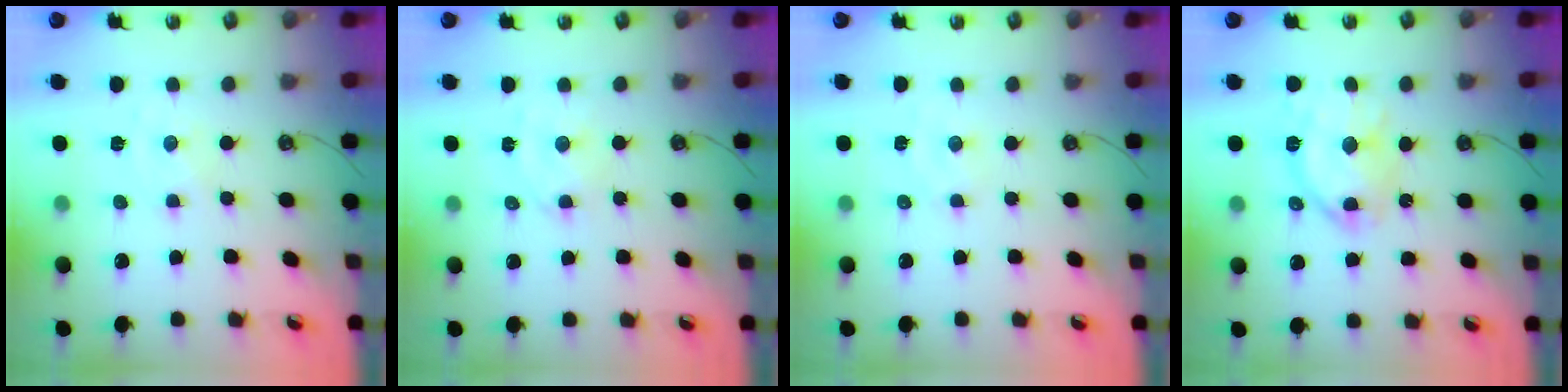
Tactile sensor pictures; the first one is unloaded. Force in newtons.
{"total": 3.0, "press": 3.0, "slide": 0.3}
{"total": 1.9, "press": 1.9, "slide": 0.3}
{"total": 13.0, "press": 12.9, "slide": 1.2}